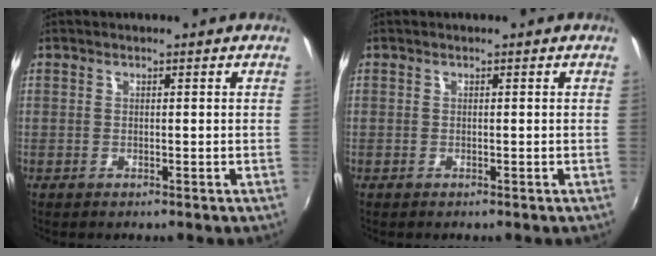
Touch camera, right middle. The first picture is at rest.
{"total": 0.0}